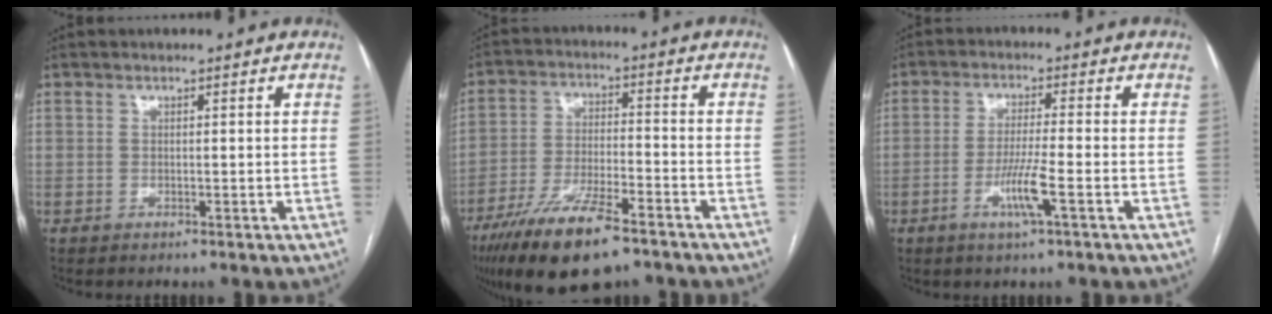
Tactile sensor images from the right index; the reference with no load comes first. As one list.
[{"total": 14.0, "force": [-9.6, 3.1, 9.7], "torque": [-0.186, -0.024, -0.169]}, {"total": 5.9, "force": [-2.3, -0.3, 5.4], "torque": [-0.103, -0.011, -0.045]}]